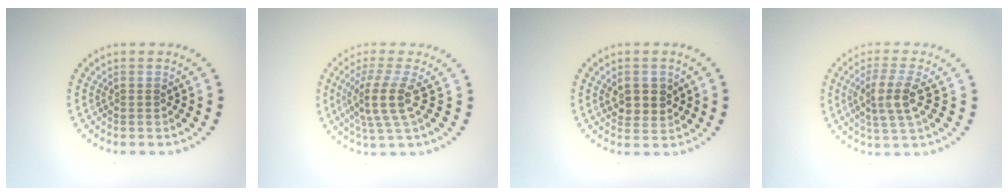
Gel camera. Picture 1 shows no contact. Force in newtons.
{"total": 3.7, "press": 2.7, "slide": 2.4}
{"total": 2.6, "press": 2.6, "slide": 0.7}
{"total": 3.3, "press": 2.8, "slide": 1.8}